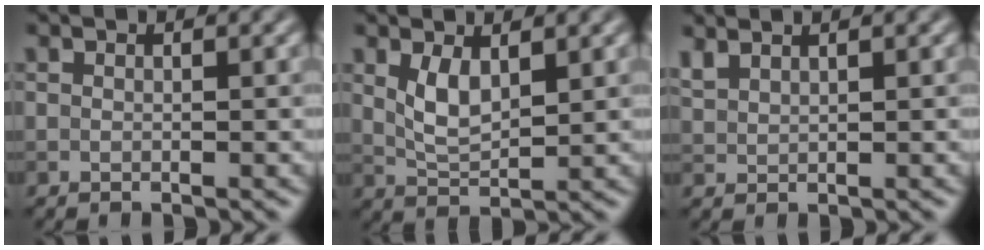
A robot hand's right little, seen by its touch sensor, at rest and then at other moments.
{"total": 3.0, "force": [1.2, 1.4, 2.4], "torque": [-0.056, -0.004, 0.030]}
{"total": 1.5, "force": [1.4, 0.3, 0.5], "torque": [-0.016, 0.005, 0.035]}